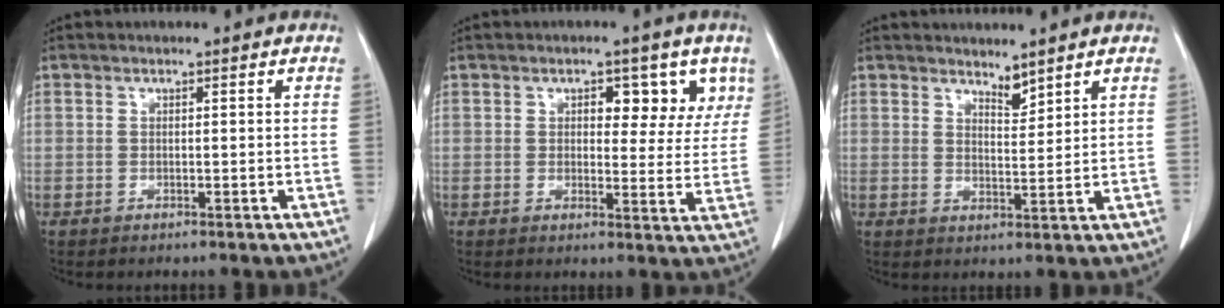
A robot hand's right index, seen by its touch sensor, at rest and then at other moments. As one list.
[{"total": 6.6, "force": [3.4, 3.6, 4.3], "torque": [-0.032, 0.008, 0.039]}, {"total": 2.9, "force": [2.7, 0.7, 0.8], "torque": [-0.014, -0.007, 0.049]}]